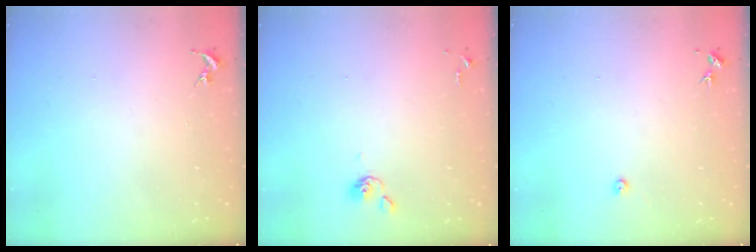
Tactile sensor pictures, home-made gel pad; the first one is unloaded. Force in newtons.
{"total": 3.8, "press": 3.7, "slide": 0.8}
{"total": 2.4, "press": 2.4, "slide": 0.3}